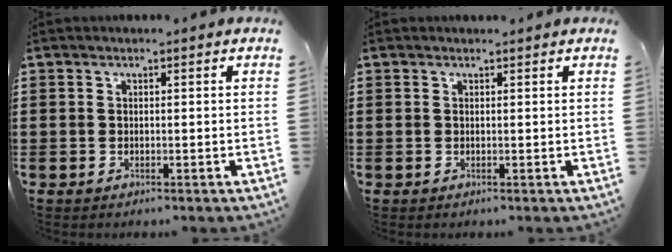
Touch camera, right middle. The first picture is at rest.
{"total": 0.0}